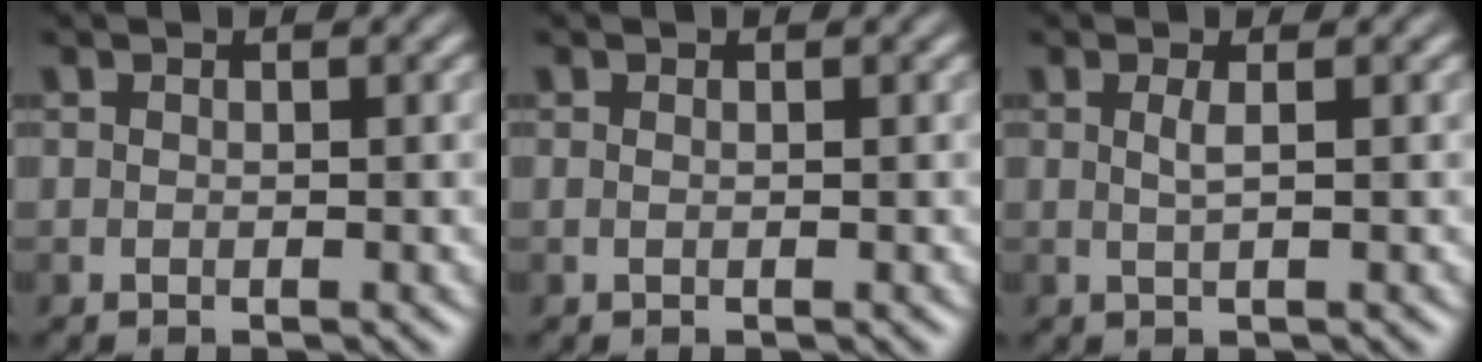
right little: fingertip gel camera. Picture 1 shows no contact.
{"total": 0.0}
{"total": 0.8, "force": [0.2, -0.2, 0.7], "torque": [-0.019, 0.002, 0.008]}